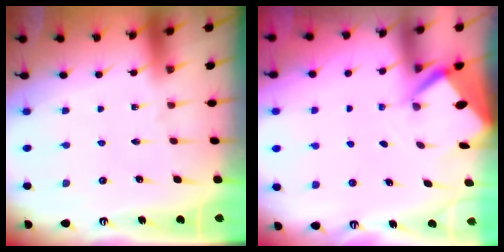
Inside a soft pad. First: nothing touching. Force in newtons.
{"total": 3.6, "press": 3.6, "slide": 0.2}